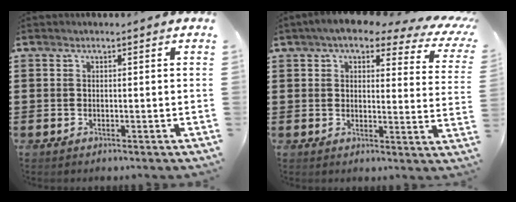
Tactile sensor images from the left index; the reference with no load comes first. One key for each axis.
{"total": 5.7, "fx": 4.2, "fy": 1.5, "fz": 3.5, "tx": -0.078, "ty": -0.016, "tz": 0.069}